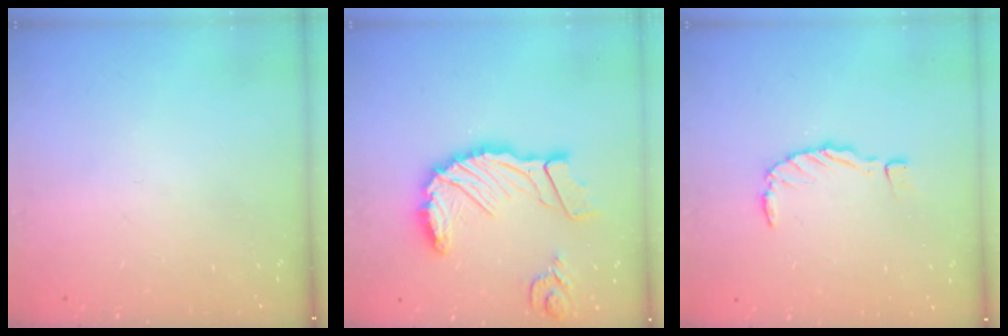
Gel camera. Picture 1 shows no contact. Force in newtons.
{"total": 18.1, "press": 17.9, "slide": 2.4}
{"total": 0.0}